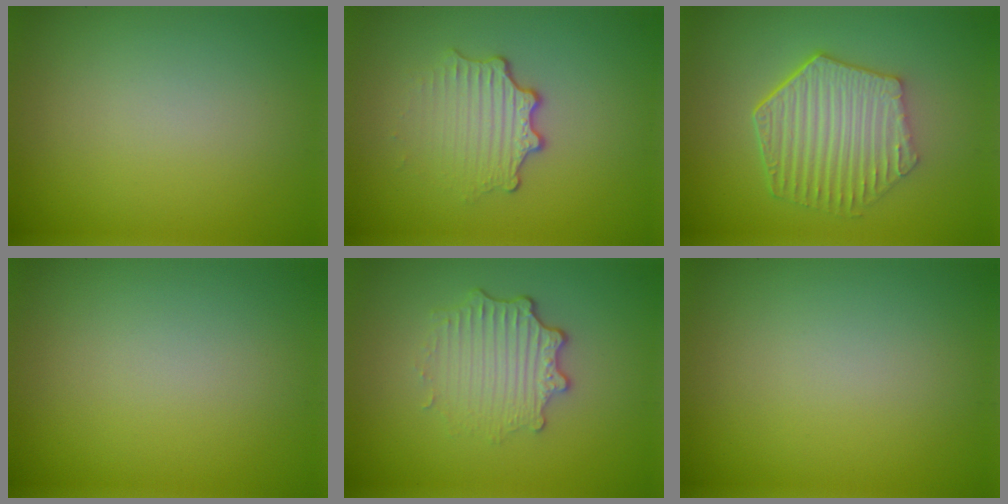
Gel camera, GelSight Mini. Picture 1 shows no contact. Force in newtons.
{"total": 3.4, "press": 2.4, "slide": 2.5}
{"total": 6.4, "press": 4.8, "slide": 4.2}
{"total": 0.0}
{"total": 3.5, "press": 2.8, "slide": 2.2}
{"total": 0.0}